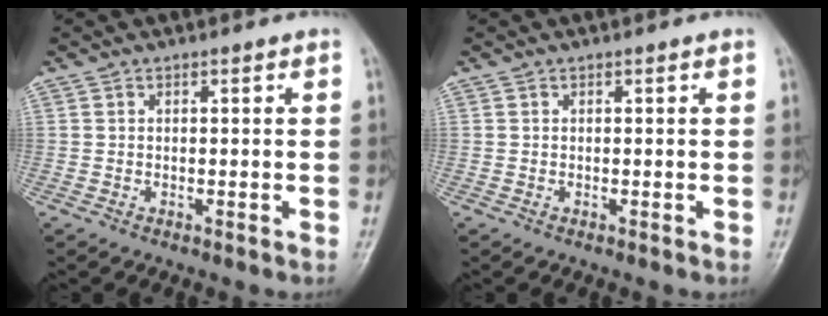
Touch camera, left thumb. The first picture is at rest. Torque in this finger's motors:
{"motor_torque": [-0.05, -0.05, 0.06, -0.03, 0.00]}